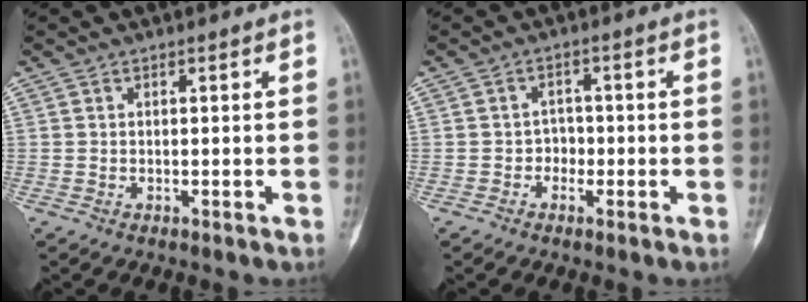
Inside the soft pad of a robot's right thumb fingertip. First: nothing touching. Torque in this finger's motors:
{"motor_torque": [-0.18, 0.19, -0.29, 0.13, 0.00]}